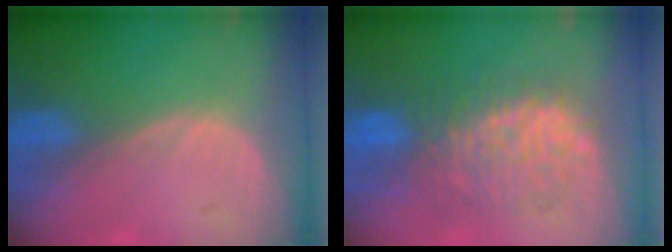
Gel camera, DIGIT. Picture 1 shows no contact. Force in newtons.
{"total": 9.1, "press": 8.9, "slide": 1.7}